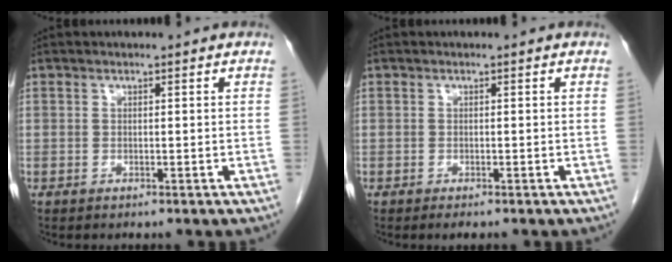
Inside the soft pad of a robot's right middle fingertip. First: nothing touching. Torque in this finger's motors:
{"motor_torque": [0.40, -0.26, 0.01, 0.02]}